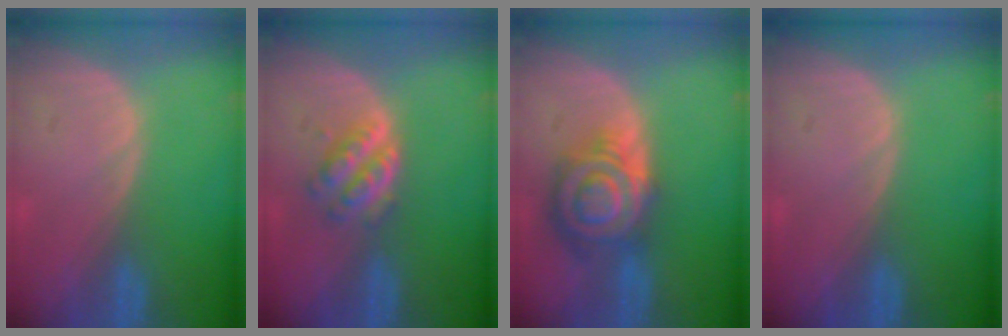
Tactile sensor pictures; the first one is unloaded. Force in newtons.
{"total": 4.7, "press": 4.4, "slide": 1.7}
{"total": 8.8, "press": 8.8, "slide": 0.5}
{"total": 0.0}